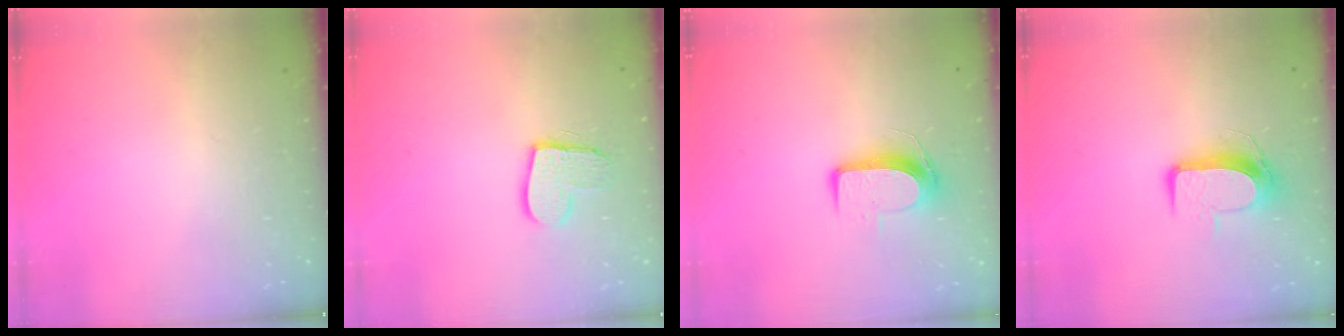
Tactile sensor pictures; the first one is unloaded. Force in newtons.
{"total": 10.3, "press": 10.3, "slide": 0.8}
{"total": 9.2, "press": 9.1, "slide": 0.9}
{"total": 9.8, "press": 9.8, "slide": 0.3}